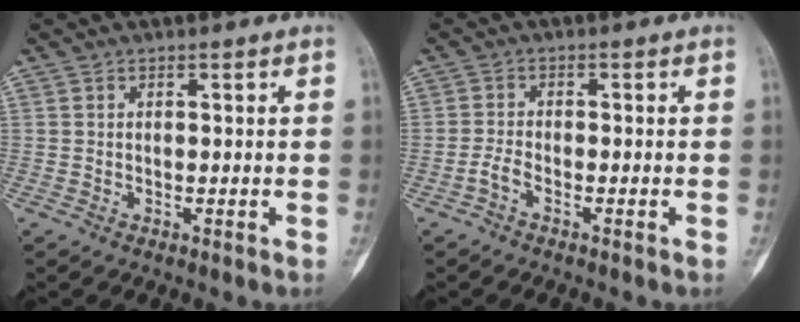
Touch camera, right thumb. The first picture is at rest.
{"total": 2.0, "force": [-1.3, 0.5, 1.4], "torque": [-0.036, 0.006, -0.031]}